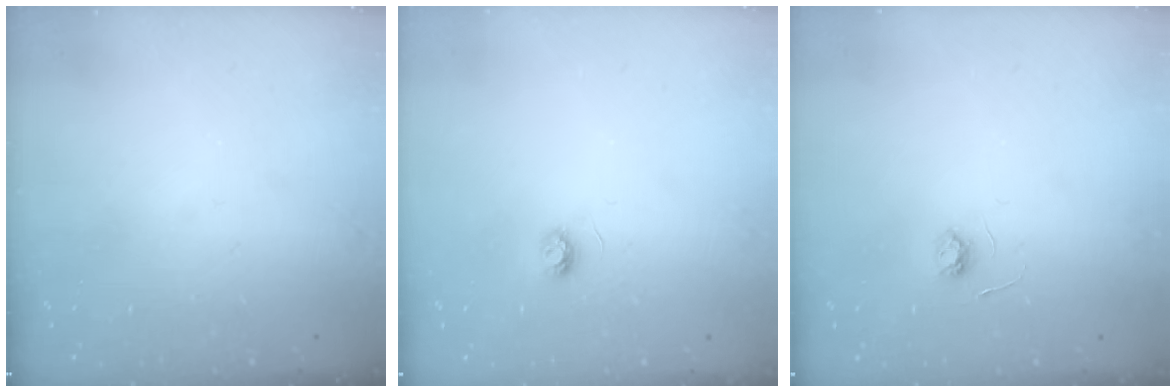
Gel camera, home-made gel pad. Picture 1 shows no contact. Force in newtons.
{"total": 3.4, "press": 3.4, "slide": 0.4}
{"total": 3.6, "press": 3.6, "slide": 0.5}